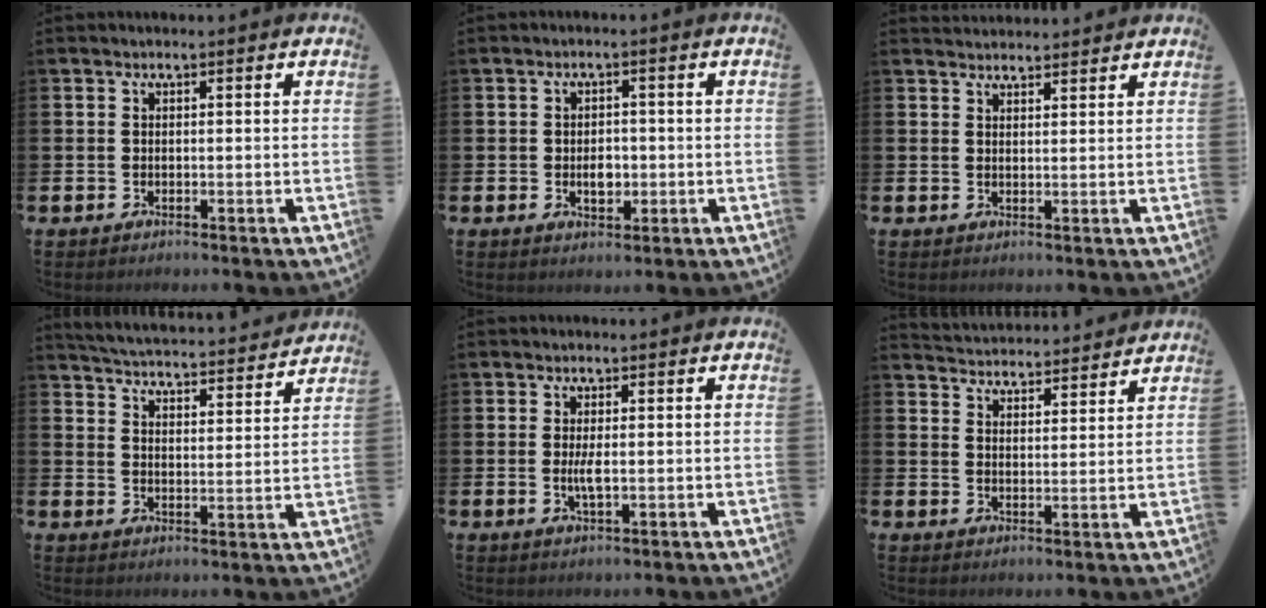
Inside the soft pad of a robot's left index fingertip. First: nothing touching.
{"total": 2.7, "force": [-0.3, 2.0, 1.9], "torque": [-0.015, -0.005, -0.011]}
{"total": 2.5, "force": [2.5, 0.4, -0.1], "torque": [0.009, -0.014, 0.043]}
{"total": 4.9, "force": [4.9, 0.2, 0.5], "torque": [-0.023, -0.046, 0.081]}
{"total": 2.2, "force": [0.0, 0.5, 2.2], "torque": [-0.034, -0.006, -0.002]}
{"total": 4.3, "force": [4.2, 0.3, -0.4], "torque": [-0.001, -0.034, 0.074]}